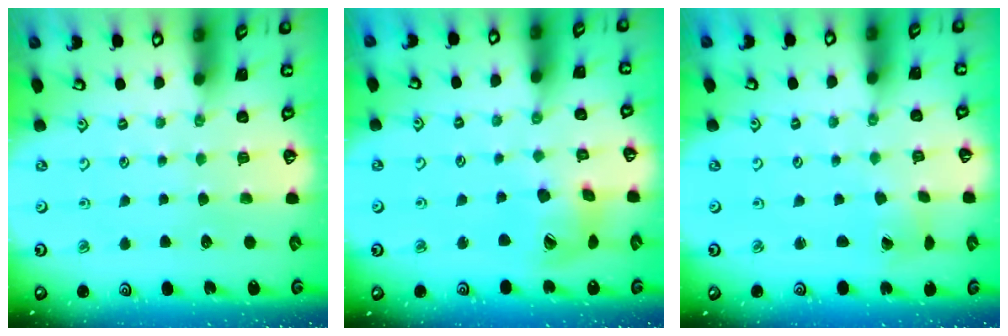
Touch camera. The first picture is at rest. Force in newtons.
{"total": 13.1, "press": 13.0, "slide": 1.8}
{"total": 1.9, "press": 1.8, "slide": 0.7}